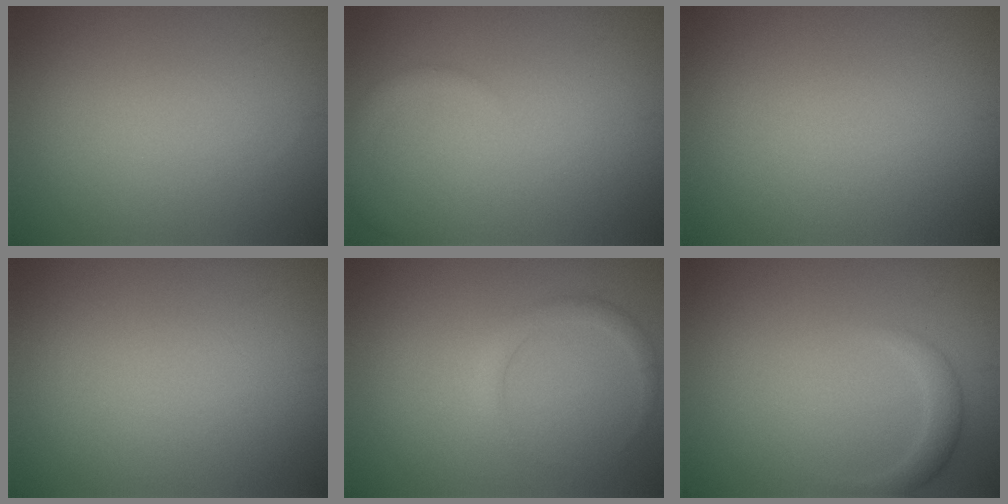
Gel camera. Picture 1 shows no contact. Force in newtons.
{"total": 1.6, "press": 1.6, "slide": 0.2}
{"total": 0.0}
{"total": 0.0}
{"total": 1.4, "press": 1.4, "slide": 0.2}
{"total": 1.7, "press": 1.7, "slide": 0.1}